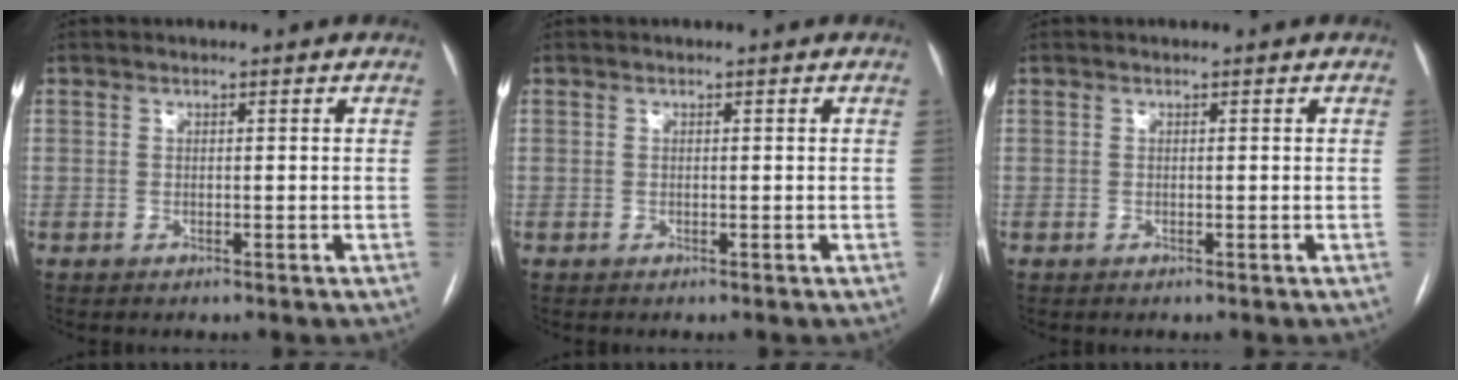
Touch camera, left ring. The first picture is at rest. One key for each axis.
{"total": 0.0}
{"total": 0.0}